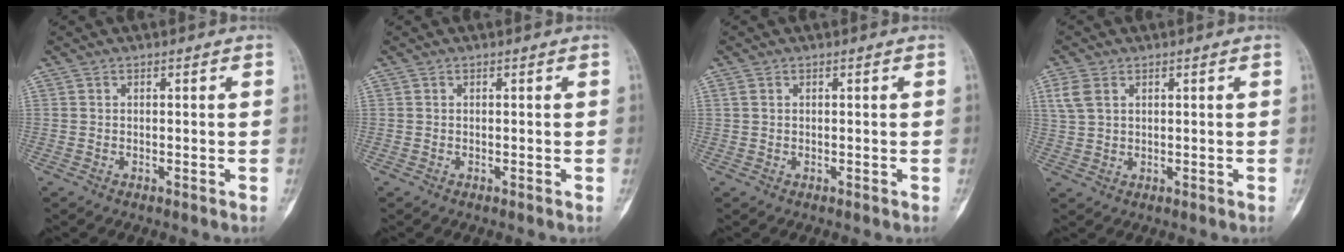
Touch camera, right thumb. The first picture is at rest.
{"total": 0.0}
{"total": 0.8, "force": [0.4, 0.5, 0.5], "torque": [-0.011, 0.008, 0.009]}
{"total": 4.2, "force": [1.8, 2.7, 2.6], "torque": [-0.059, 0.004, 0.044]}